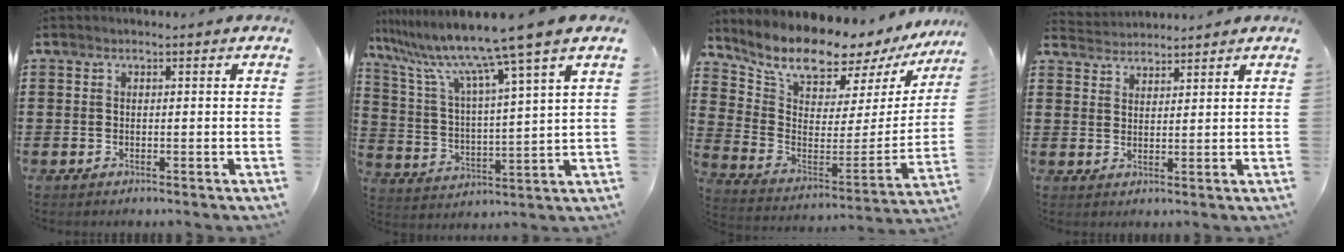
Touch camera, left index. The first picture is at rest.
{"total": 10.8, "force": [8.8, -1.1, 6.1], "torque": [-0.155, -0.056, 0.137]}
{"total": 9.9, "force": [8.9, 2.6, 3.5], "torque": [-0.094, -0.077, 0.151]}
{"total": 2.8, "force": [2.7, 0.3, -0.5], "torque": [0.001, -0.007, 0.051]}